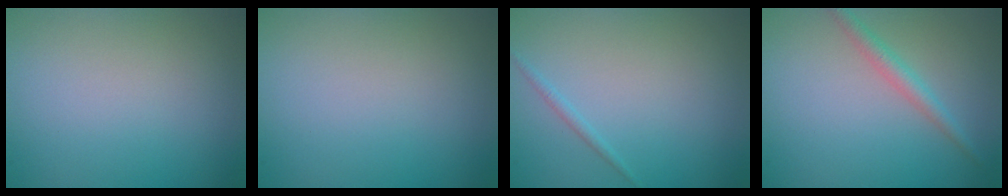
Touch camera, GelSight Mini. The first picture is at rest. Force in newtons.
{"total": 0.0}
{"total": 0.7, "press": 0.7, "slide": 0.1}
{"total": 1.9, "press": 1.9, "slide": 0.0}